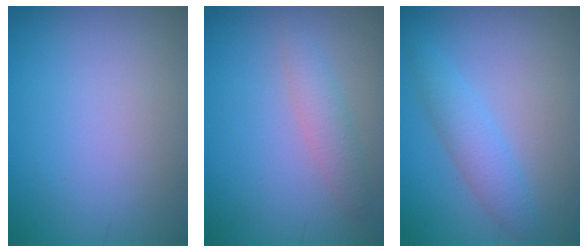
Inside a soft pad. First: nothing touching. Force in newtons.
{"total": 1.3, "press": 1.3, "slide": 0.3}
{"total": 2.9, "press": 2.9, "slide": 0.1}